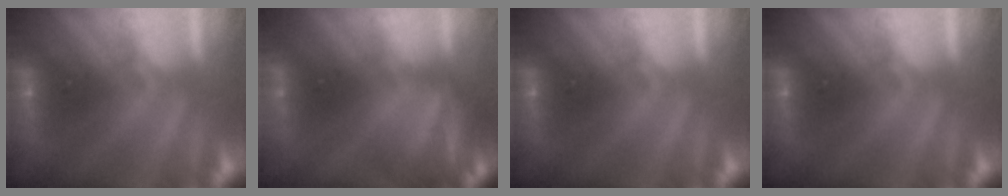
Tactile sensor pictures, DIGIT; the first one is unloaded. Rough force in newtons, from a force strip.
{"total": 7.1}
{"total": 0.0}
{"total": 0.0}